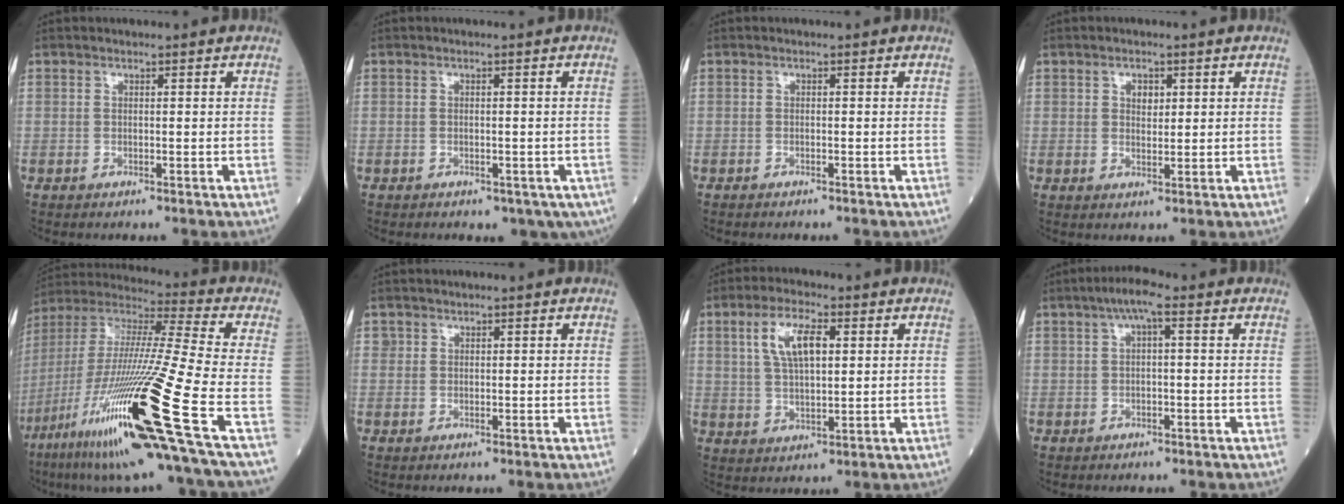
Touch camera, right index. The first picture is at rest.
{"total": 6.9, "force": [-2.9, 4.3, 4.5], "torque": [-0.076, 0.004, -0.032]}
{"total": 1.8, "force": [-1.4, 0.8, 0.8], "torque": [-0.023, -0.004, -0.016]}
{"total": 2.9, "force": [1.0, 1.9, 2.0], "torque": [-0.043, 0.004, 0.020]}
{"total": 30.4, "force": [-12.7, 1.0, 27.6], "torque": [-0.526, -0.070, -0.233]}
{"total": 1.8, "force": [0.7, 1.6, 0.4], "torque": [-0.015, 0.015, 0.014]}
{"total": 8.3, "force": [2.6, 3.3, 7.2], "torque": [-0.152, 0.014, 0.053]}
{"total": 4.4, "force": [1.6, 1.4, 3.8], "torque": [-0.082, 0.020, 0.027]}